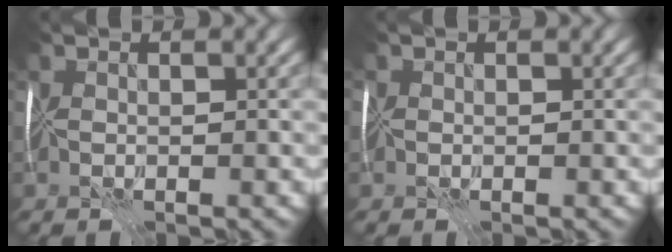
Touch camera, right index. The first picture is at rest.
{"total": 0.8, "force": [0.0, 0.8, 0.0], "torque": [0.011, 0.007, -0.004]}